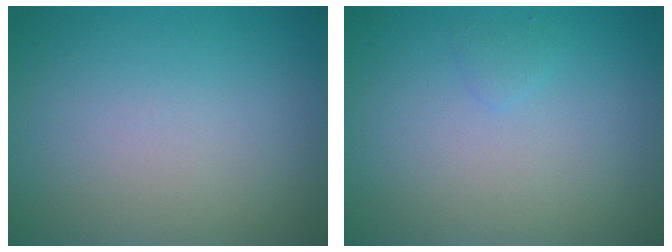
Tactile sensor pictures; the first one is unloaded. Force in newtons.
{"total": 0.6, "press": 0.6, "slide": 0.1}